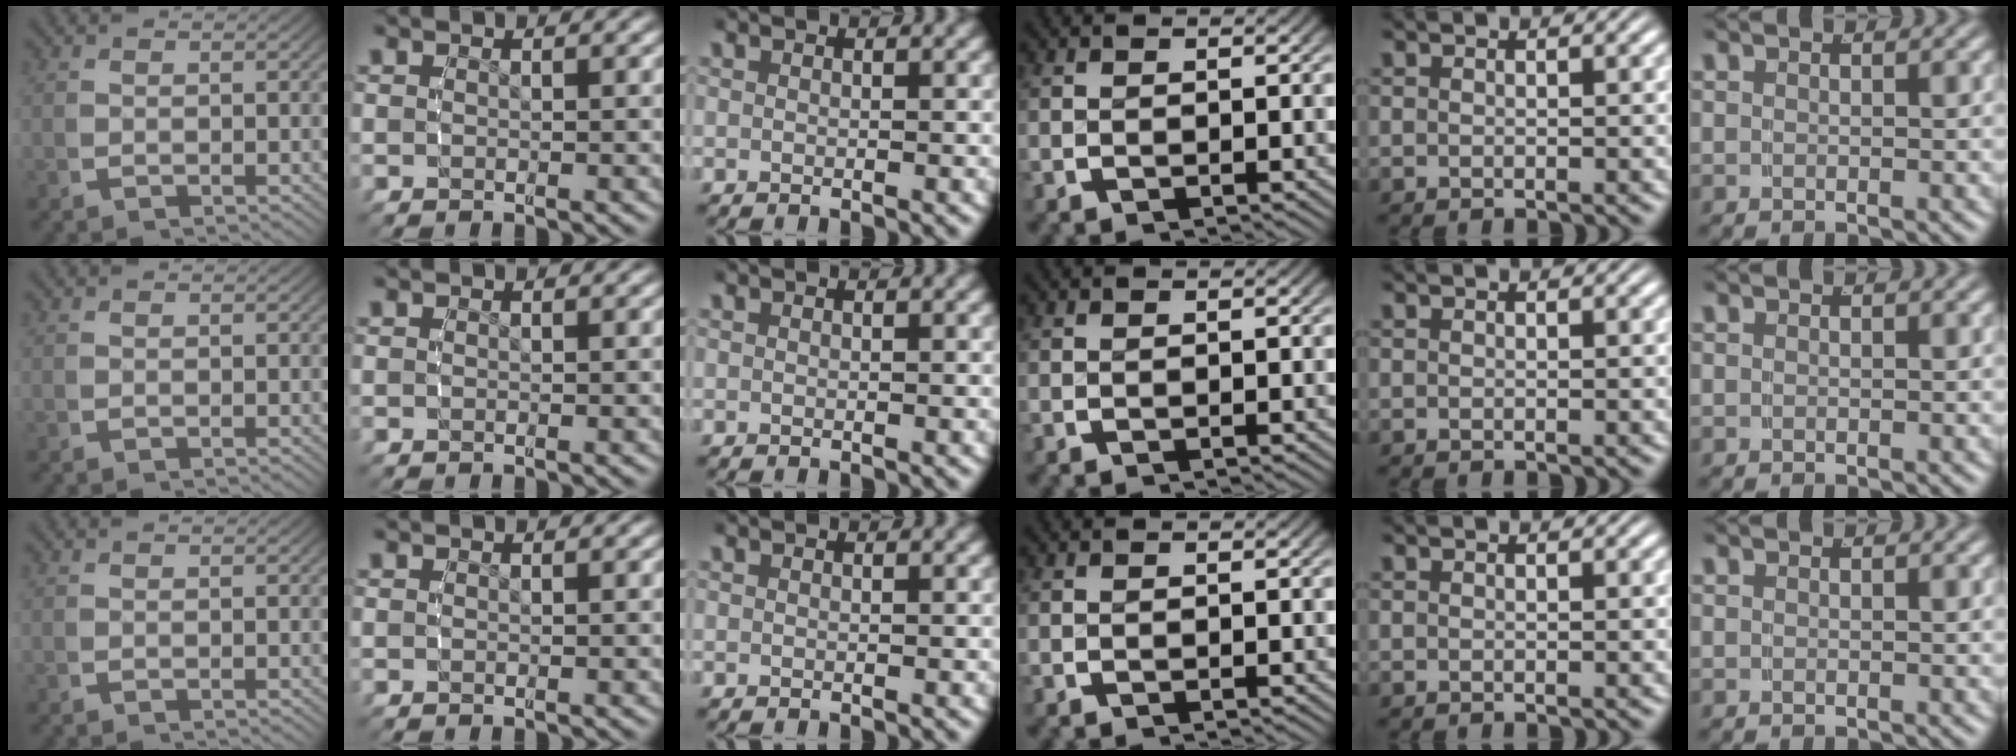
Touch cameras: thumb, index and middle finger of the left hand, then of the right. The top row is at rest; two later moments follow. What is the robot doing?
{"motion": "reach", "object": "coat"}